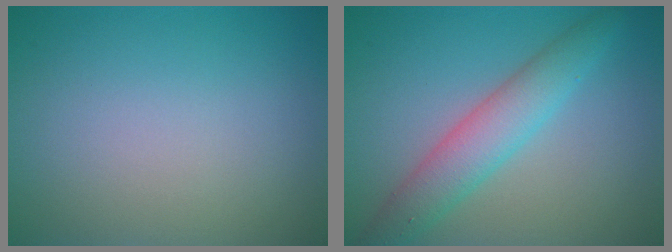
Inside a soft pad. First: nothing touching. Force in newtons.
{"total": 4.4, "press": 4.4, "slide": 0.3}